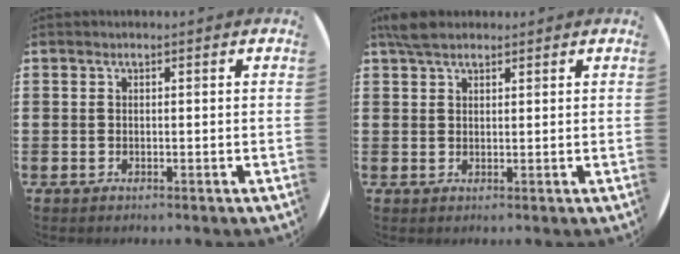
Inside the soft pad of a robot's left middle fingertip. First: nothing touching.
{"total": 3.0, "force": [2.5, 1.2, 1.3], "torque": [-0.022, 0.005, 0.045]}